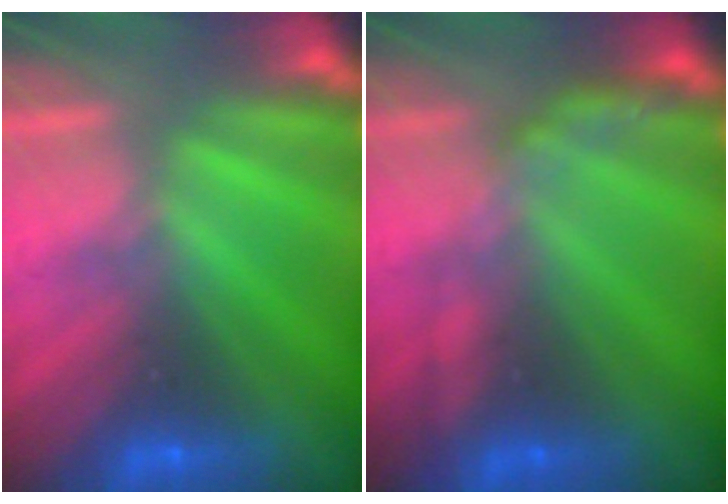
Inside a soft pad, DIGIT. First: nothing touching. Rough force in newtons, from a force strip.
{"total": 2.6}